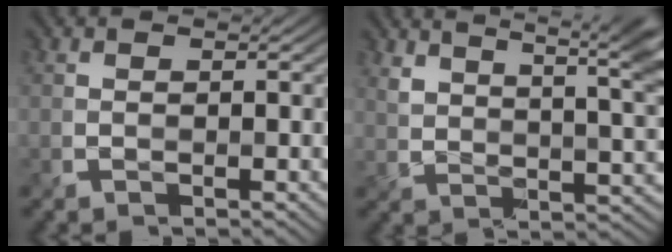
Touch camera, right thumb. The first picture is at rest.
{"total": 9.2, "force": [6.1, 3.2, 6.1], "torque": [-0.111, 0.004, 0.095]}